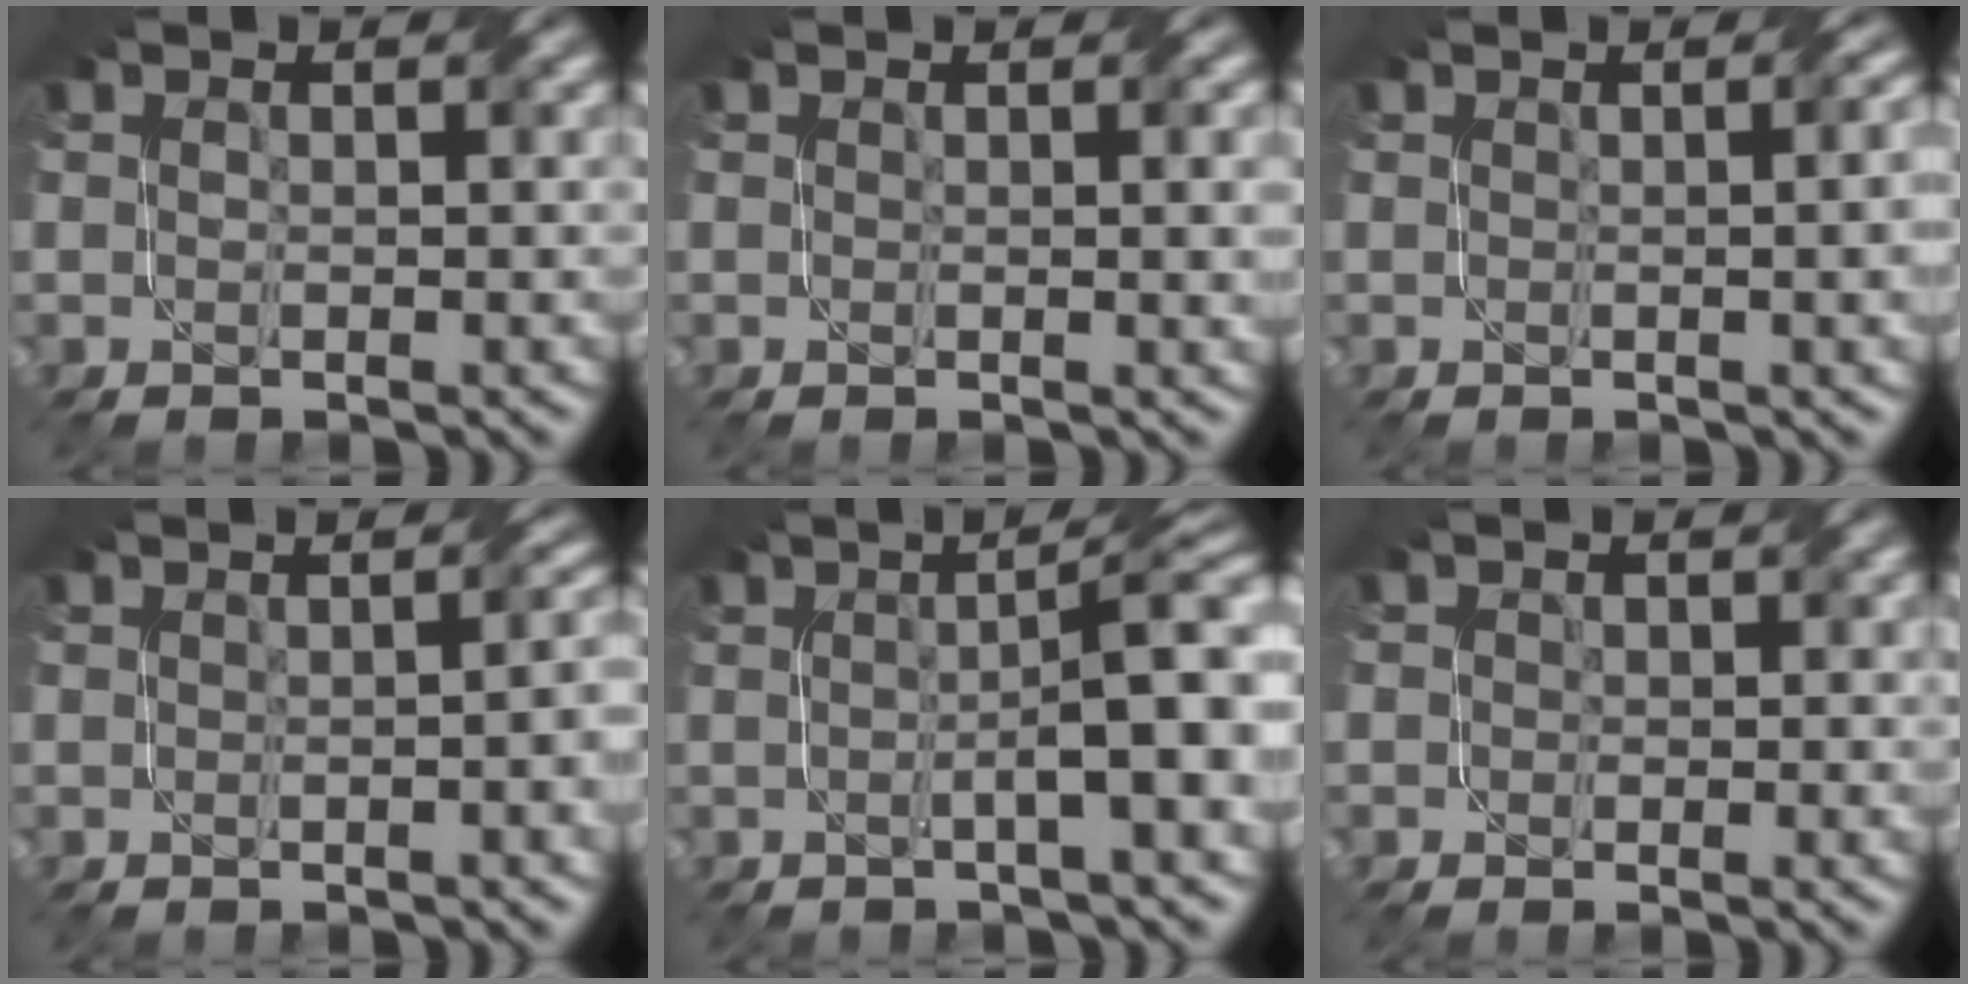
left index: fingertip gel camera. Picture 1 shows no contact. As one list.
[{"total": 2.4, "force": [0.6, 0.8, 2.2], "torque": [-0.021, 0.001, 0.010]}, {"total": 4.6, "force": [0.5, 1.9, 4.1], "torque": [-0.024, 0.012, 0.009]}, {"total": 3.2, "force": [0.0, 1.1, 3.0], "torque": [-0.024, 0.010, 0.002]}, {"total": 6.9, "force": [0.3, 1.3, 6.8], "torque": [-0.082, 0.015, 0.000]}, {"total": 1.4, "force": [0.3, 1.2, 0.5], "torque": [-0.007, -0.001, -0.001]}]